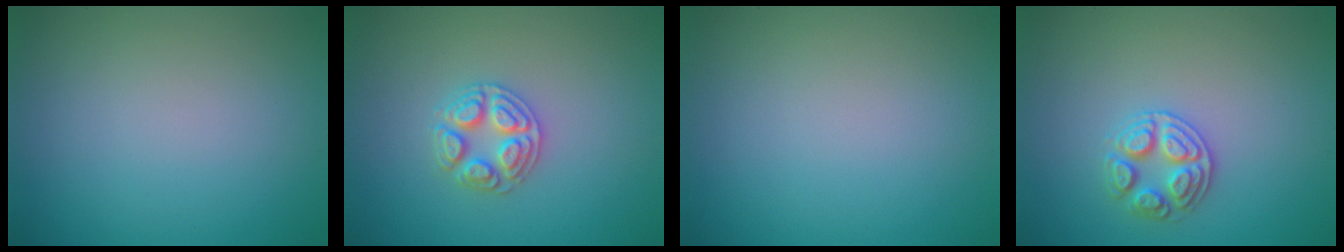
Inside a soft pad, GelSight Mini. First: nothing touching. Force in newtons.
{"total": 2.9, "press": 2.8, "slide": 0.4}
{"total": 0.0}
{"total": 2.6, "press": 2.6, "slide": 0.4}